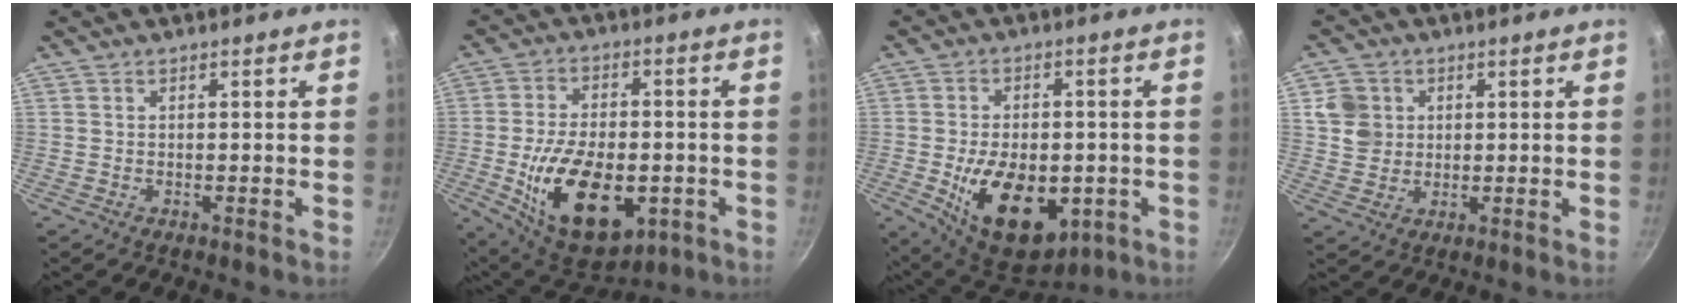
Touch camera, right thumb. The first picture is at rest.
{"total": 20.2, "force": [-5.2, 11.3, 15.9], "torque": [-0.251, 0.002, -0.061]}
{"total": 18.0, "force": [-4.7, 10.6, 13.7], "torque": [-0.196, -0.006, -0.048]}
{"total": 6.3, "force": [1.6, 5.7, 2.1], "torque": [-0.016, -0.002, 0.030]}